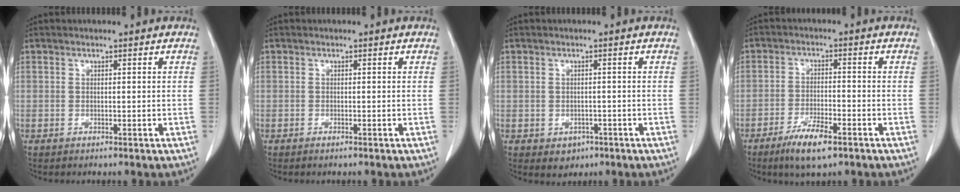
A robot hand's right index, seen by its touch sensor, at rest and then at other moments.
{"total": 0.5, "force": [-0.4, -0.2, 0.3], "torque": [-0.008, -0.001, -0.009]}
{"total": 2.3, "force": [-1.1, 1.8, 0.8], "torque": [-0.006, 0.003, -0.006]}
{"total": 6.6, "force": [-4.2, 1.2, 4.9], "torque": [-0.094, -0.009, -0.073]}